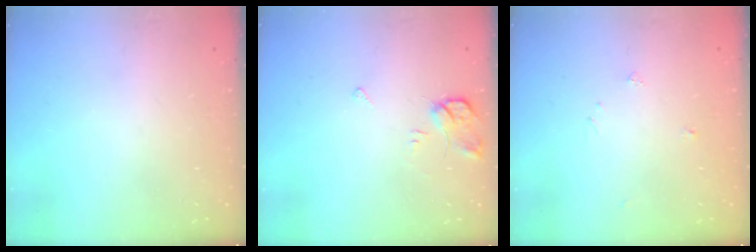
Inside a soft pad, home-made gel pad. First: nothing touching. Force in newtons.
{"total": 5.5, "press": 5.5, "slide": 0.6}
{"total": 3.6, "press": 3.6, "slide": 0.5}